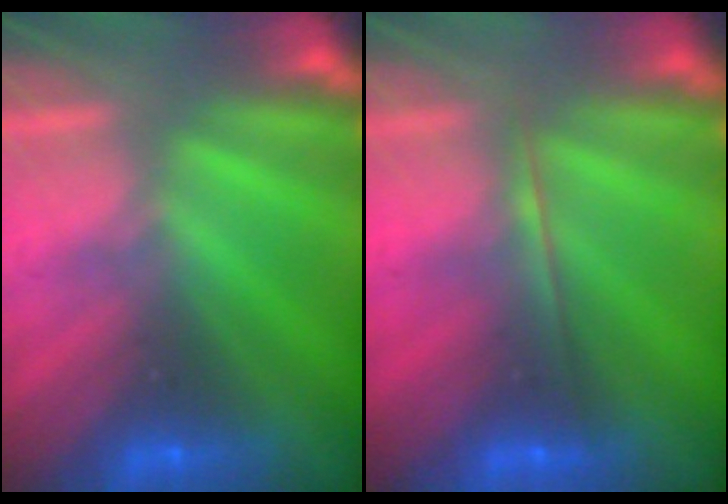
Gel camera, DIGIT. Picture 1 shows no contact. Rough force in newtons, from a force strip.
{"total": 1.8}